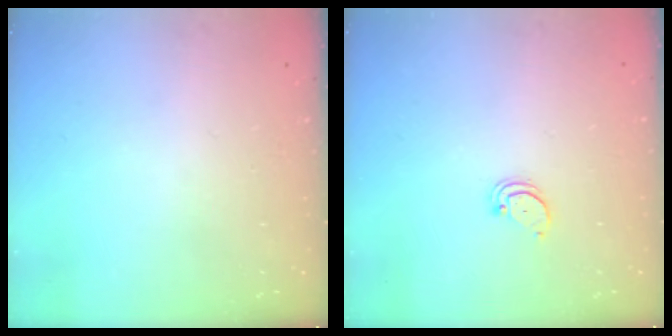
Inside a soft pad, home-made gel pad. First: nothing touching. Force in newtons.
{"total": 1.4, "press": 1.3, "slide": 0.1}